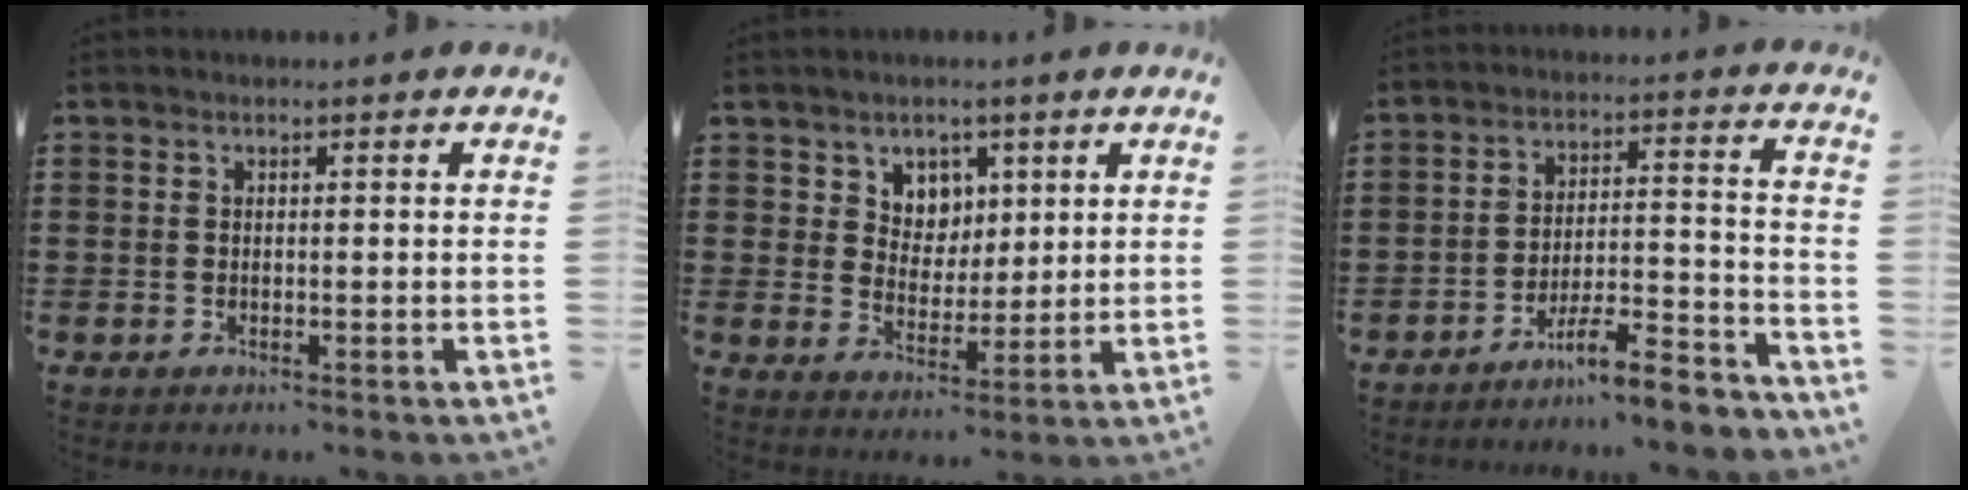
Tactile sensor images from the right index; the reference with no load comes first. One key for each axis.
{"total": 4.9, "fx": 3.0, "fy": 3.9, "fz": 0.1, "tx": -0.029, "ty": 0.002, "tz": 0.056}
{"total": 7.4, "fx": -6.5, "fy": 0.5, "fz": 3.4, "tx": -0.050, "ty": 0.009, "tz": -0.120}